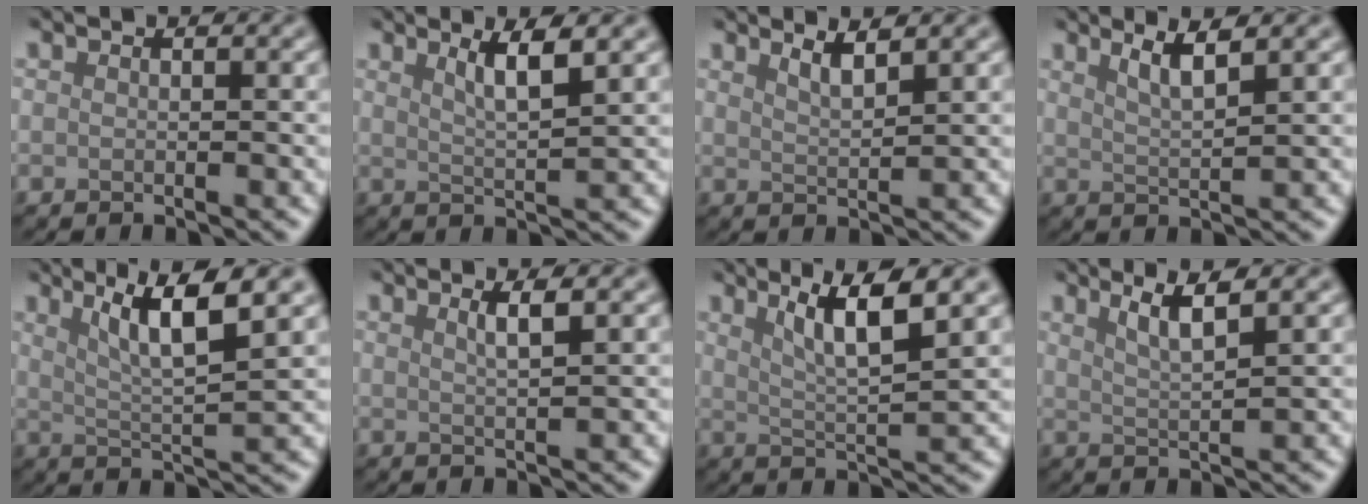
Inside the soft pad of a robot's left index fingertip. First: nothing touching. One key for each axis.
{"total": 3.2, "fx": 1.5, "fy": 0.5, "fz": 2.8, "tx": -0.048, "ty": -0.003, "tz": 0.032}
{"total": 1.8, "fx": 1.3, "fy": 0.3, "fz": 1.2, "tx": -0.016, "ty": -0.001, "tz": 0.026}
{"total": 2.6, "fx": 1.6, "fy": 0.3, "fz": 2.0, "tx": -0.032, "ty": -0.001, "tz": 0.034}
{"total": 6.4, "fx": 2.9, "fy": 1.0, "fz": 5.6, "tx": -0.092, "ty": 0.000, "tz": 0.057}
{"total": 1.9, "fx": 0.7, "fy": 0.4, "fz": 1.7, "tx": -0.024, "ty": 0.002, "tz": 0.013}
{"total": 5.7, "fx": 2.7, "fy": 0.9, "fz": 5.0, "tx": -0.083, "ty": -0.002, "tz": 0.053}
{"total": 2.9, "fx": 1.7, "fy": 0.3, "fz": 2.4, "tx": -0.040, "ty": -0.001, "tz": 0.036}